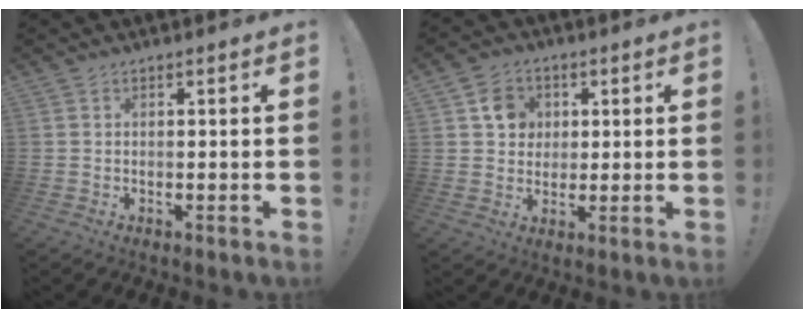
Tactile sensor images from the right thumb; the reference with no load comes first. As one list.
[{"total": 8.5, "force": [2.9, 7.5, 2.6], "torque": [-0.023, -0.008, 0.058]}]